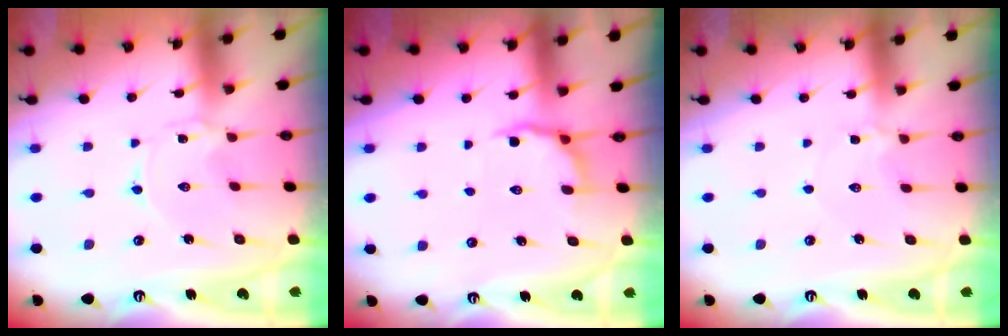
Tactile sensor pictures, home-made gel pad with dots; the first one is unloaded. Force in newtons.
{"total": 4.3, "press": 3.8, "slide": 2.2}
{"total": 2.7, "press": 2.7, "slide": 0.3}